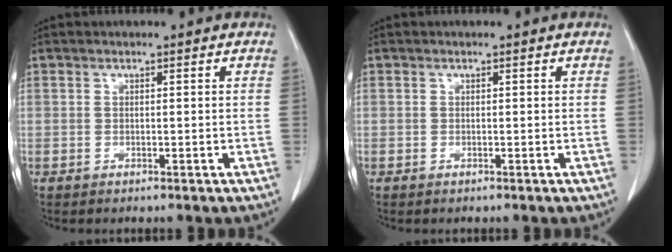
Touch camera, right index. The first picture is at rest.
{"total": 0.0}